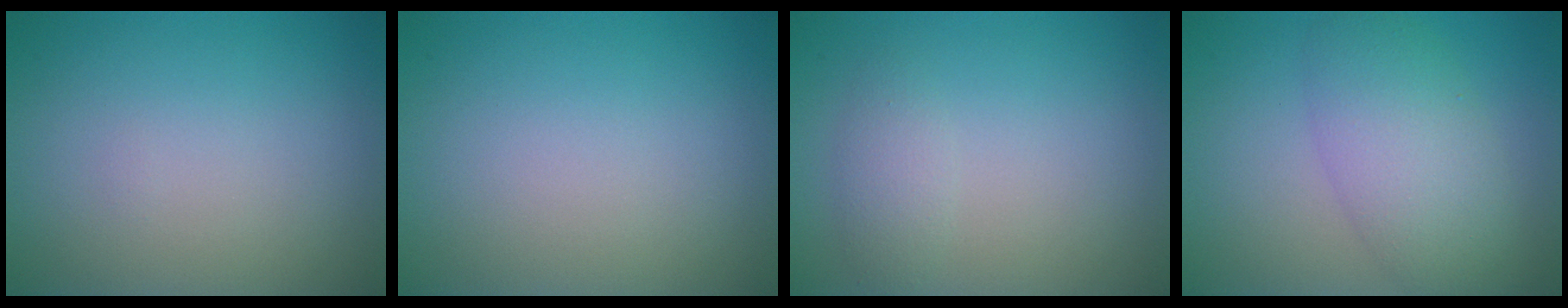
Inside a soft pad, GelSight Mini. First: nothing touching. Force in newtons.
{"total": 0.0}
{"total": 1.6, "press": 1.6, "slide": 0.1}
{"total": 5.5, "press": 5.5, "slide": 0.1}